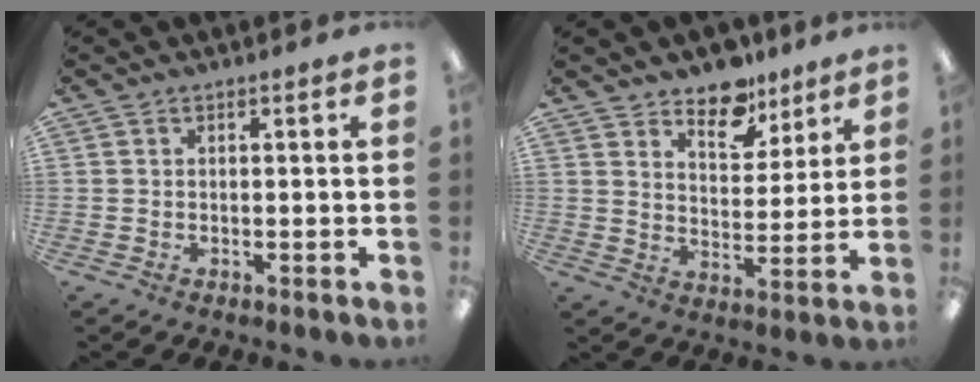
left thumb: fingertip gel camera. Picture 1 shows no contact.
{"total": 10.6, "force": [8.7, 5.4, 2.9], "torque": [-0.035, -0.059, 0.159]}